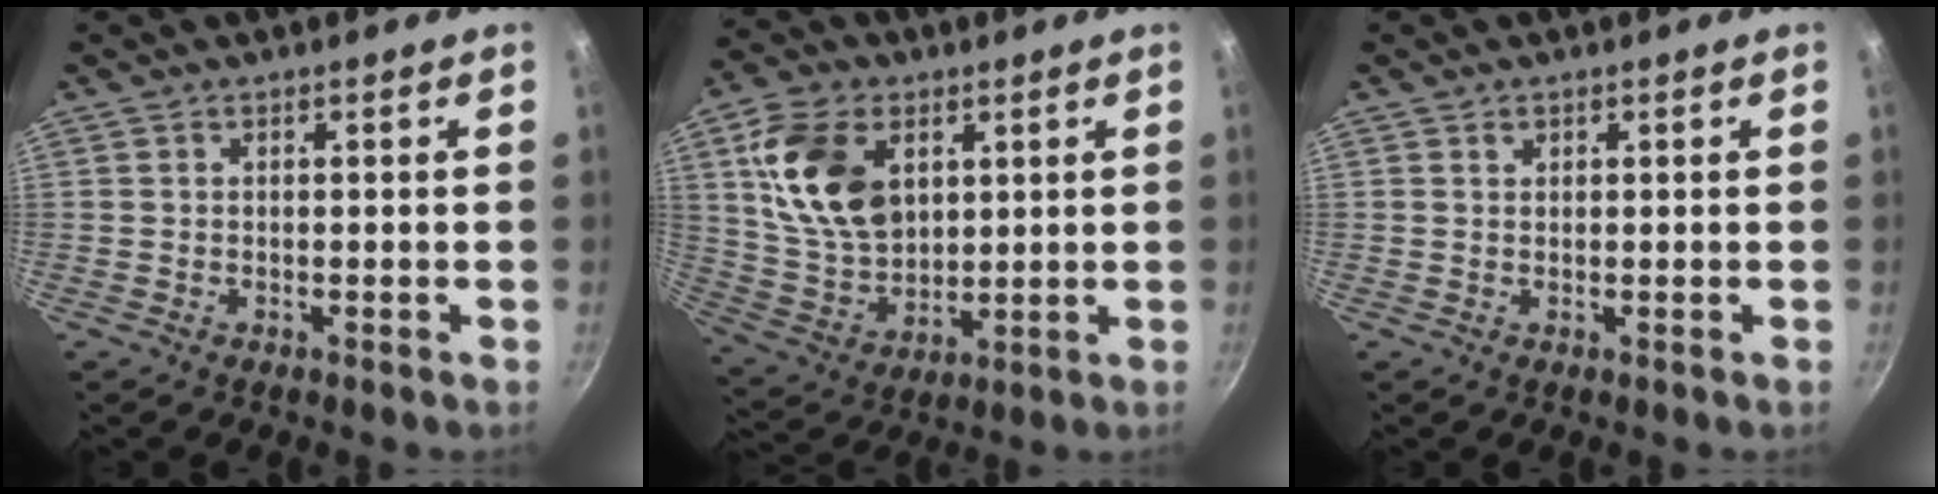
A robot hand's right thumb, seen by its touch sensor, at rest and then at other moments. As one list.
[{"total": 16.3, "force": [4.9, 11.1, 10.9], "torque": [-0.179, -0.015, 0.103]}, {"total": 0.7, "force": [0.4, 0.5, 0.2], "torque": [-0.002, 0.001, 0.008]}]